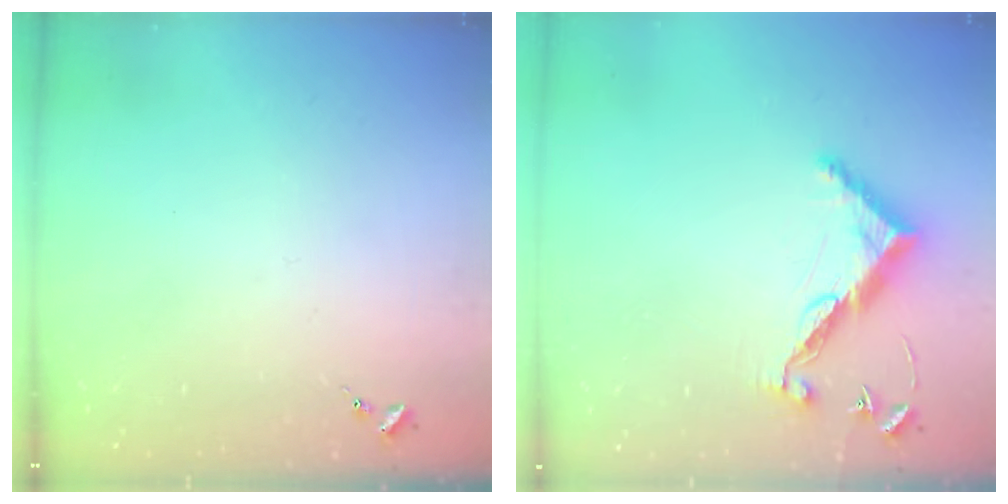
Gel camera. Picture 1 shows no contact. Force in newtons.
{"total": 10.6, "press": 10.6, "slide": 0.4}